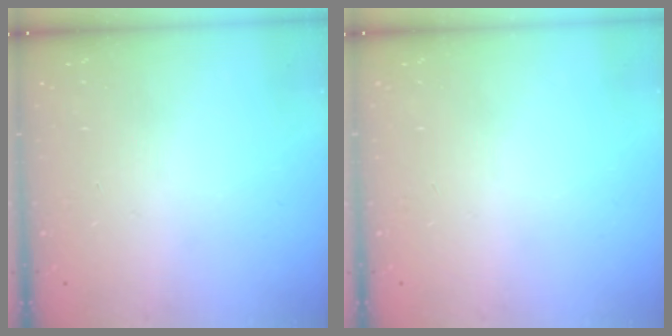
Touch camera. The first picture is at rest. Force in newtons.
{"total": 0.0}